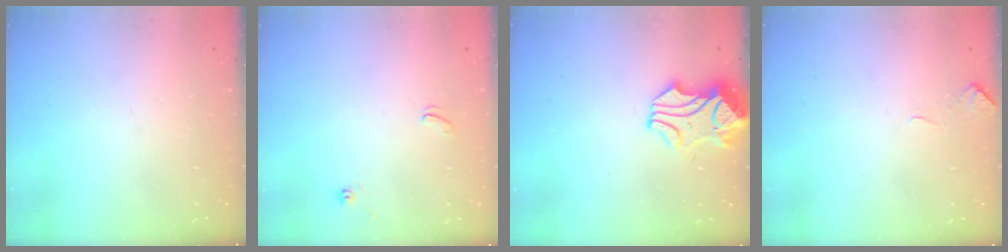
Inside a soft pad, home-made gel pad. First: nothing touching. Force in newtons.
{"total": 1.4, "press": 1.4, "slide": 0.3}
{"total": 2.3, "press": 1.7, "slide": 1.4}
{"total": 0.0}